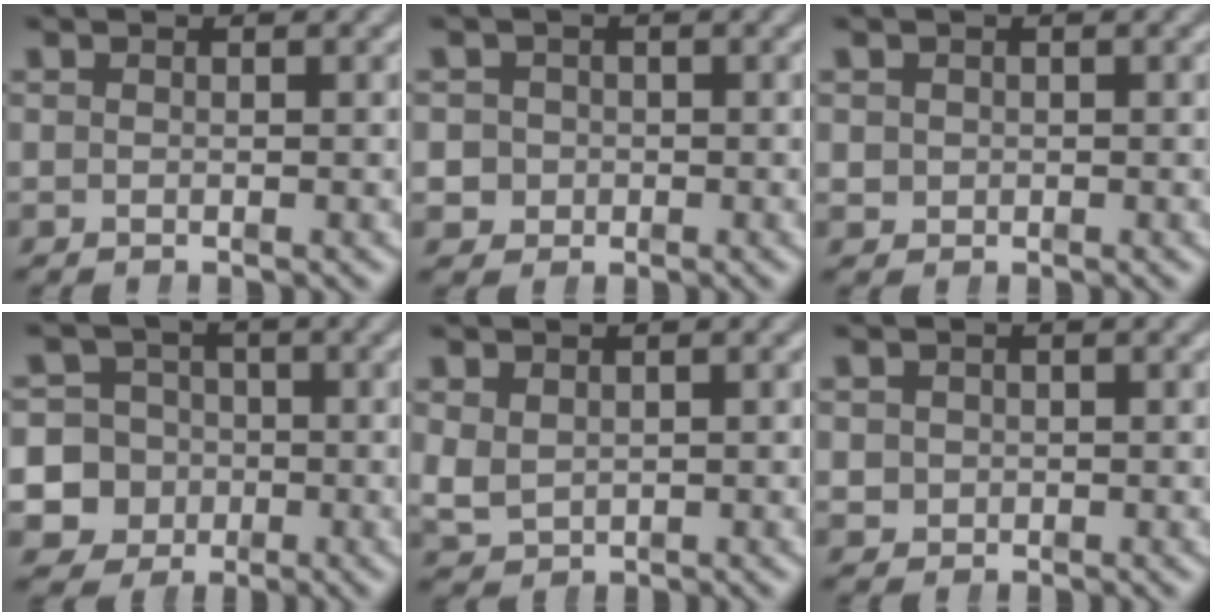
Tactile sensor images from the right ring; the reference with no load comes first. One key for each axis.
{"total": 3.9, "fx": -0.7, "fy": 3.8, "fz": 0.8, "tx": -0.023, "ty": -0.012, "tz": -0.011}
{"total": 1.2, "fx": 0.0, "fy": 1.1, "fz": 0.2, "tx": -0.010, "ty": -0.005, "tz": 0.006}
{"total": 14.4, "fx": -4.0, "fy": 13.4, "fz": 3.3, "tx": -0.102, "ty": -0.071, "tz": -0.065}
{"total": 2.7, "fx": 0.3, "fy": 2.4, "fz": 1.1, "tx": -0.042, "ty": -0.018, "tz": 0.021}
{"total": 1.9, "fx": 0.0, "fy": 1.8, "fz": 0.4, "tx": -0.016, "ty": -0.007, "tz": 0.005}